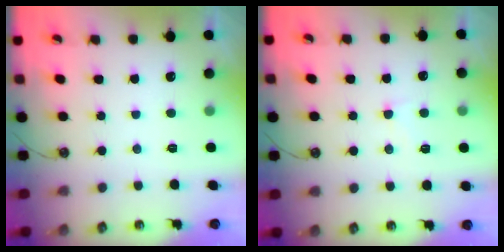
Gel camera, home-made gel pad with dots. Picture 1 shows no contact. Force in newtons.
{"total": 0.9, "press": 0.6, "slide": 0.7}